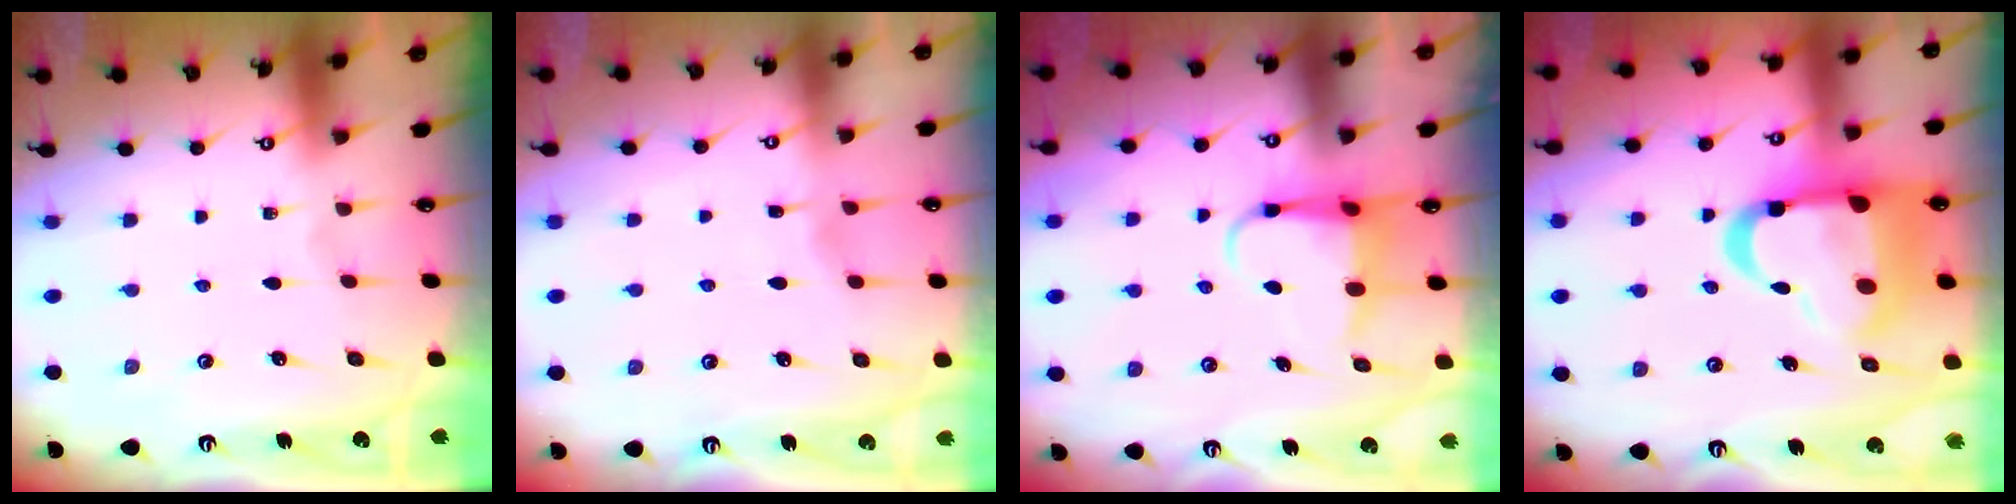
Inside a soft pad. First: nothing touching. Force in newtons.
{"total": 2.8, "press": 2.8, "slide": 0.3}
{"total": 5.0, "press": 5.0, "slide": 0.2}
{"total": 19.6, "press": 19.4, "slide": 2.4}